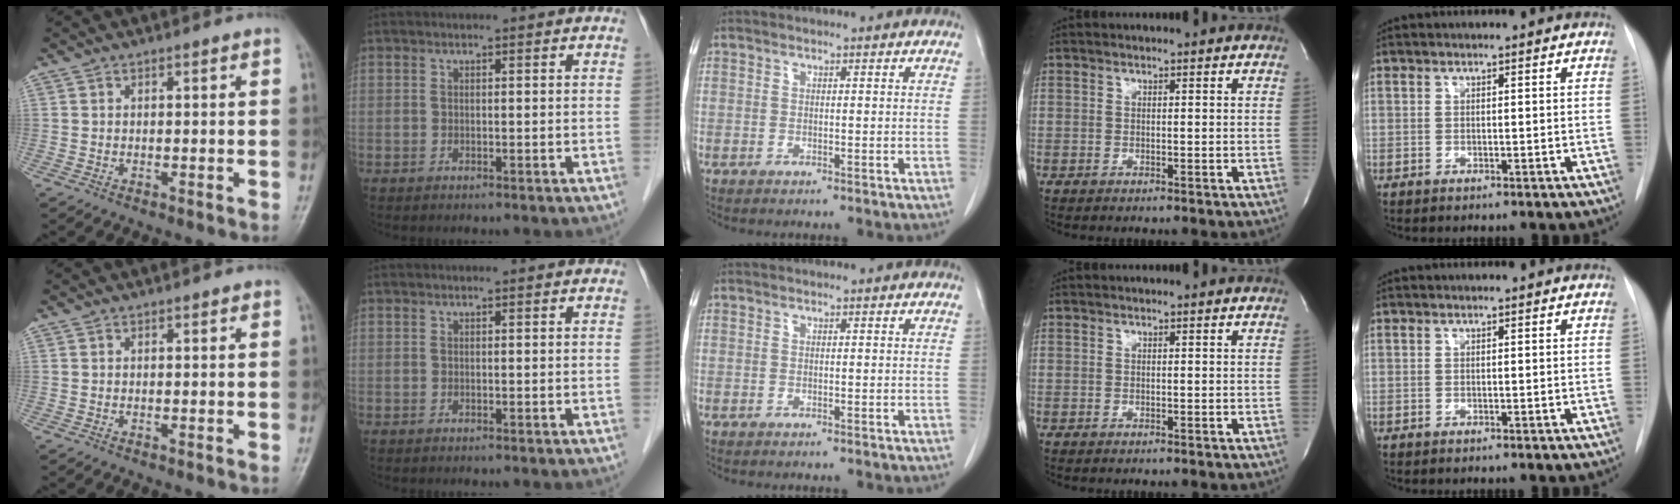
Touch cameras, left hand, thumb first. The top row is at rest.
{}